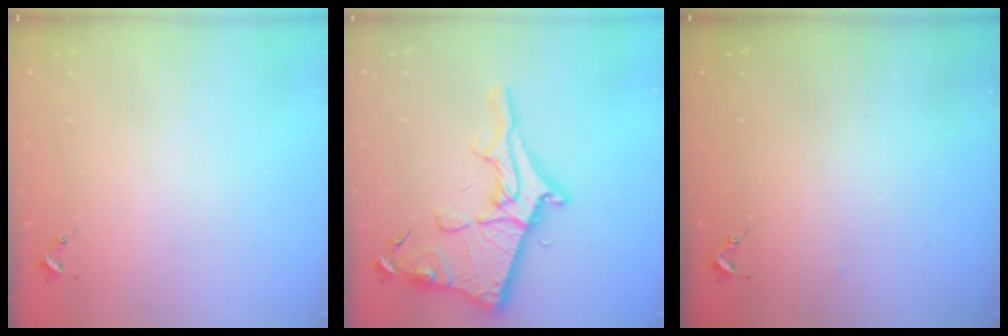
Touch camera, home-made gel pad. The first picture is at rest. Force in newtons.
{"total": 19.1, "press": 19.1, "slide": 1.4}
{"total": 2.6, "press": 2.5, "slide": 0.3}